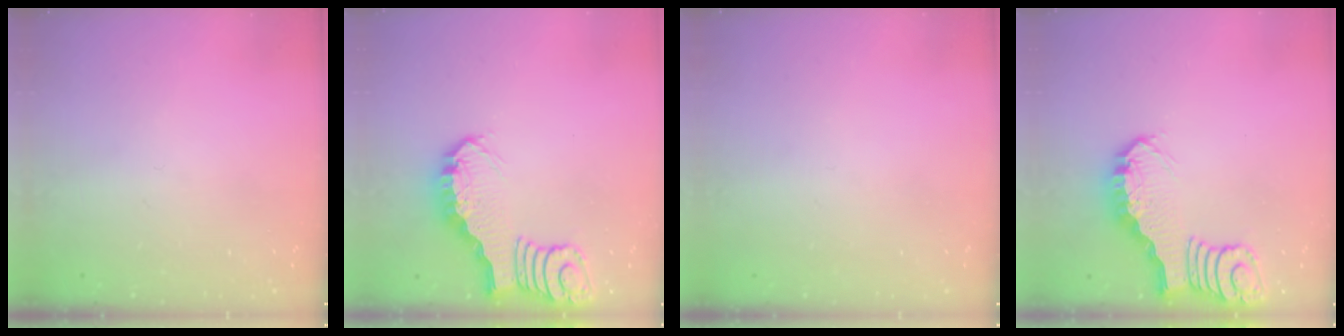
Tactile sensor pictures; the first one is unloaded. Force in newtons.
{"total": 3.0, "press": 2.9, "slide": 0.4}
{"total": 0.0}
{"total": 3.0, "press": 2.9, "slide": 0.4}